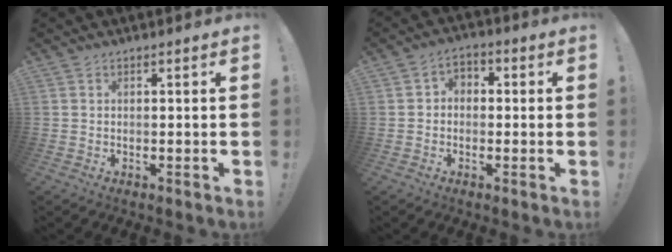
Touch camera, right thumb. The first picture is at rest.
{"total": 3.9, "force": [-1.7, 3.0, 1.7], "torque": [-0.034, 0.018, -0.030]}